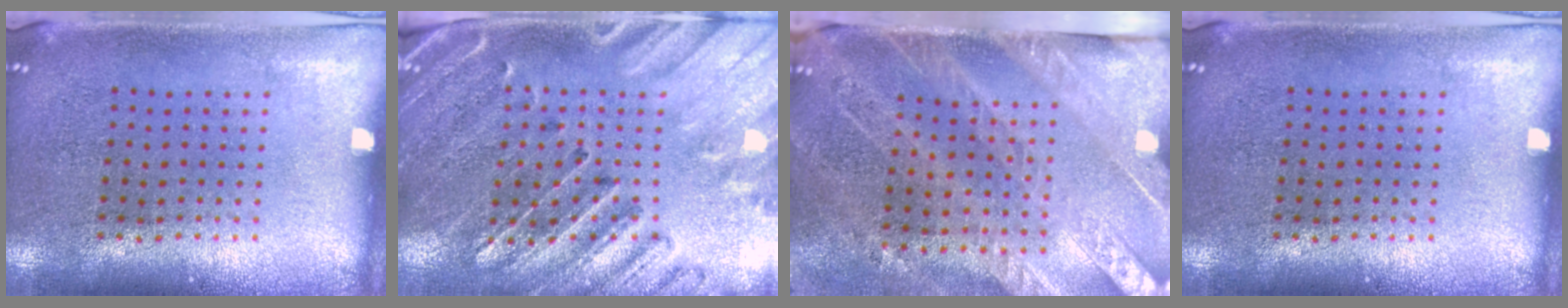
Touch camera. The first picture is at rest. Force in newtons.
{"total": 2.9, "press": 2.7, "slide": 1.0}
{"total": 3.4, "press": 2.9, "slide": 1.8}
{"total": 0.0}